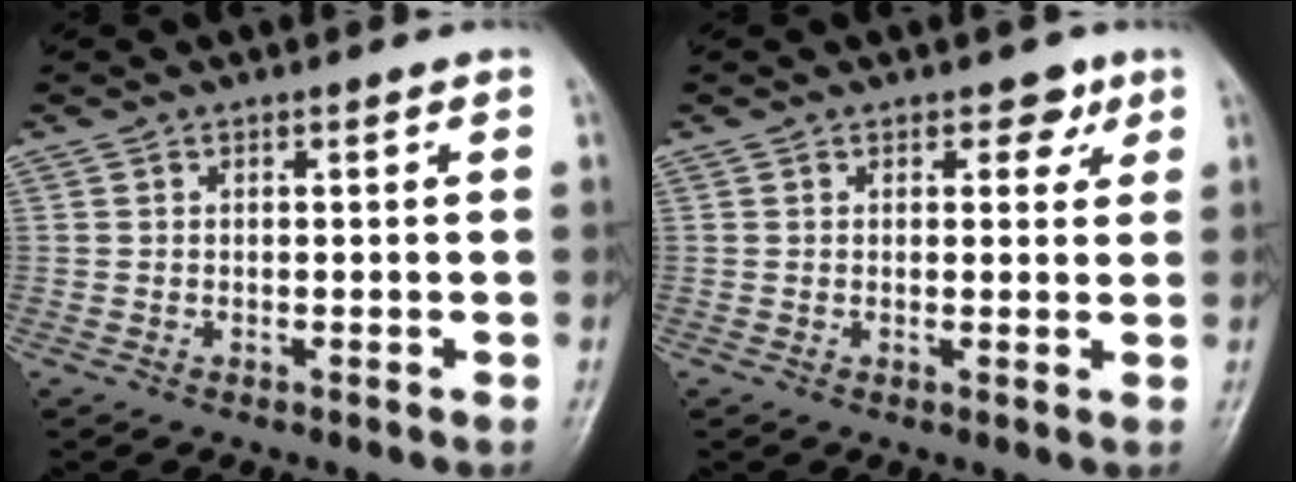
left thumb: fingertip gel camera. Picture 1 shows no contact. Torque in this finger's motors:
{"motor_torque": [-0.05, 0.03, -0.25, -0.16, 0.00]}